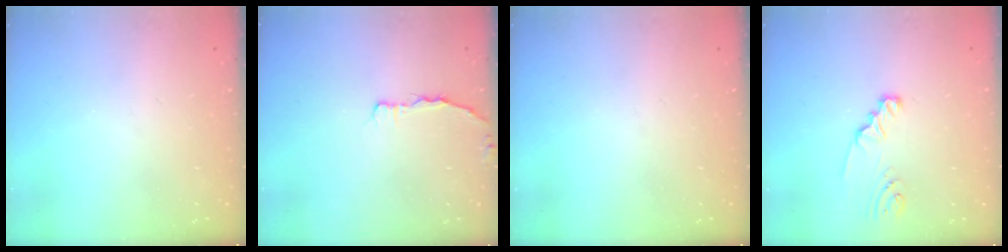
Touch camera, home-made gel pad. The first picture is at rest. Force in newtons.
{"total": 2.0, "press": 2.0, "slide": 0.3}
{"total": 0.0}
{"total": 2.1, "press": 2.1, "slide": 0.3}